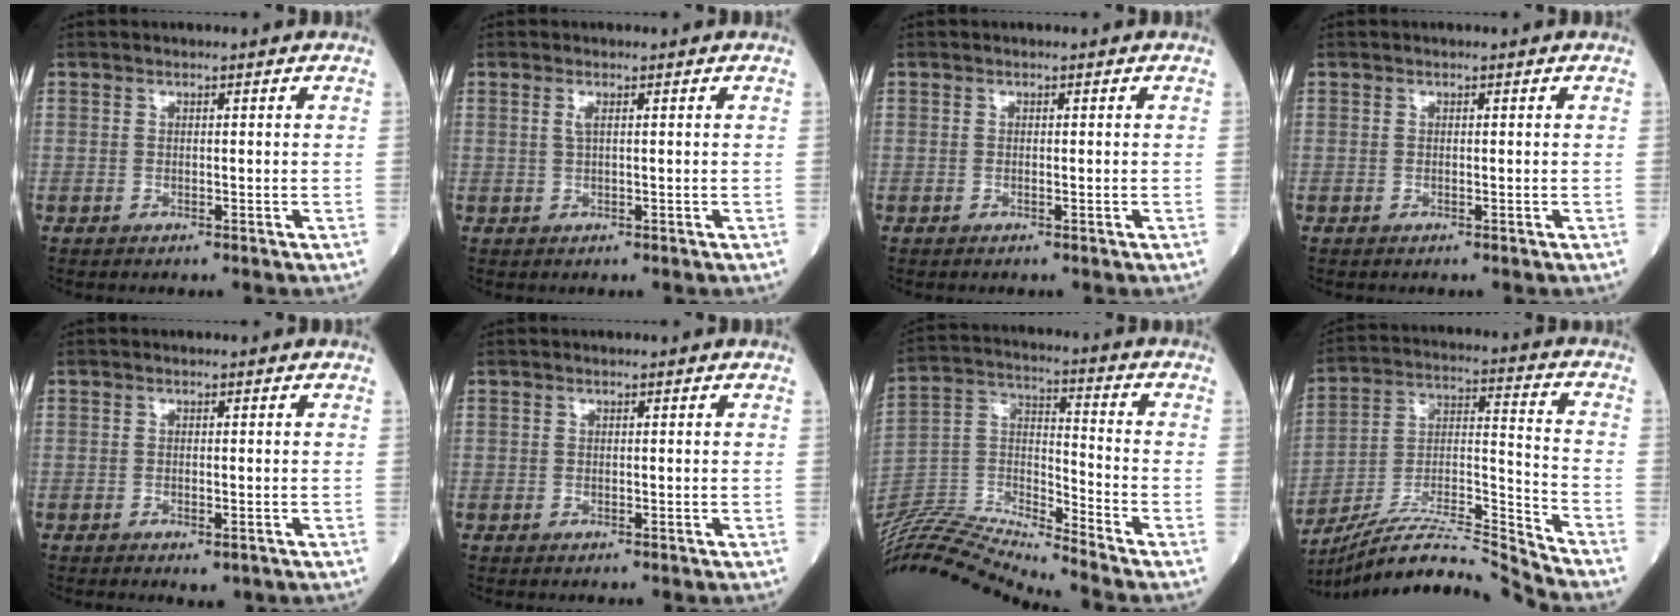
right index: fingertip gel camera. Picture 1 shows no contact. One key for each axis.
{"total": 1.1, "fx": 0.4, "fy": 0.0, "fz": 1.0, "tx": -0.031, "ty": 0.002, "tz": 0.008}
{"total": 0.0}
{"total": 0.0}
{"total": 1.9, "fx": -1.0, "fy": 0.7, "fz": 1.4, "tx": -0.021, "ty": -0.004, "tz": -0.009}
{"total": 0.0}
{"total": 18.0, "fx": -17.2, "fy": -1.7, "fz": 4.9, "tx": -0.092, "ty": 0.020, "tz": -0.318}
{"total": 17.0, "fx": -16.2, "fy": -2.6, "fz": 4.4, "tx": -0.078, "ty": 0.025, "tz": -0.290}